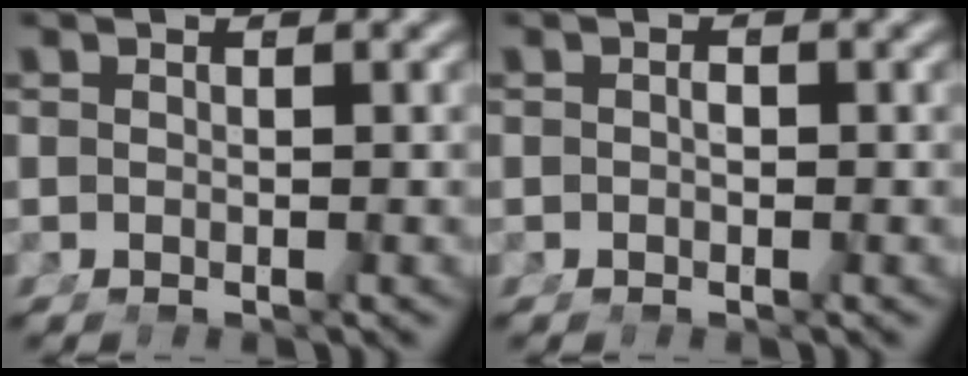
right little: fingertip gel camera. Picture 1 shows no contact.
{"total": 0.6, "force": [-0.1, 0.3, 0.5], "torque": [-0.009, 0.001, -0.001]}